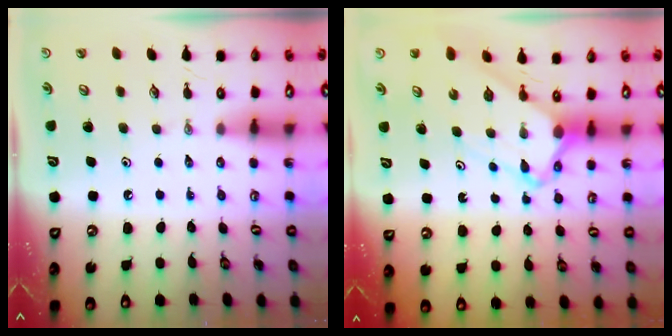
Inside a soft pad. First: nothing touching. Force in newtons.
{"total": 4.9, "press": 4.8, "slide": 0.6}